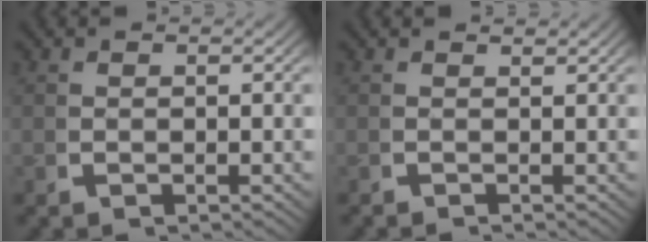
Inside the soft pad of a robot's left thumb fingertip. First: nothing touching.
{"total": 0.0}